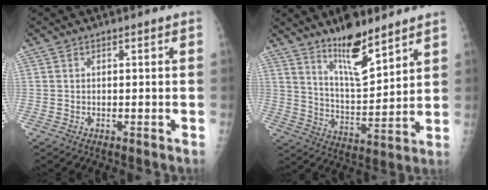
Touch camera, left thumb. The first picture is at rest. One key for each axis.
{"total": 12.3, "fx": 8.9, "fy": 3.6, "fz": 7.8, "tx": -0.112, "ty": -0.070, "tz": 0.162}